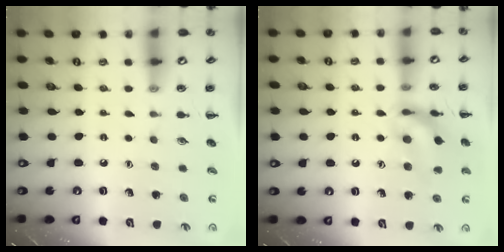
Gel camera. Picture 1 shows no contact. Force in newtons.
{"total": 14.0, "press": 13.9, "slide": 1.5}